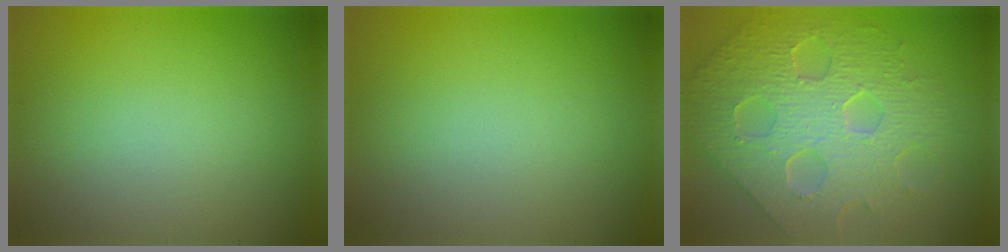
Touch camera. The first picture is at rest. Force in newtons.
{"total": 0.0}
{"total": 8.9, "press": 6.4, "slide": 6.2}